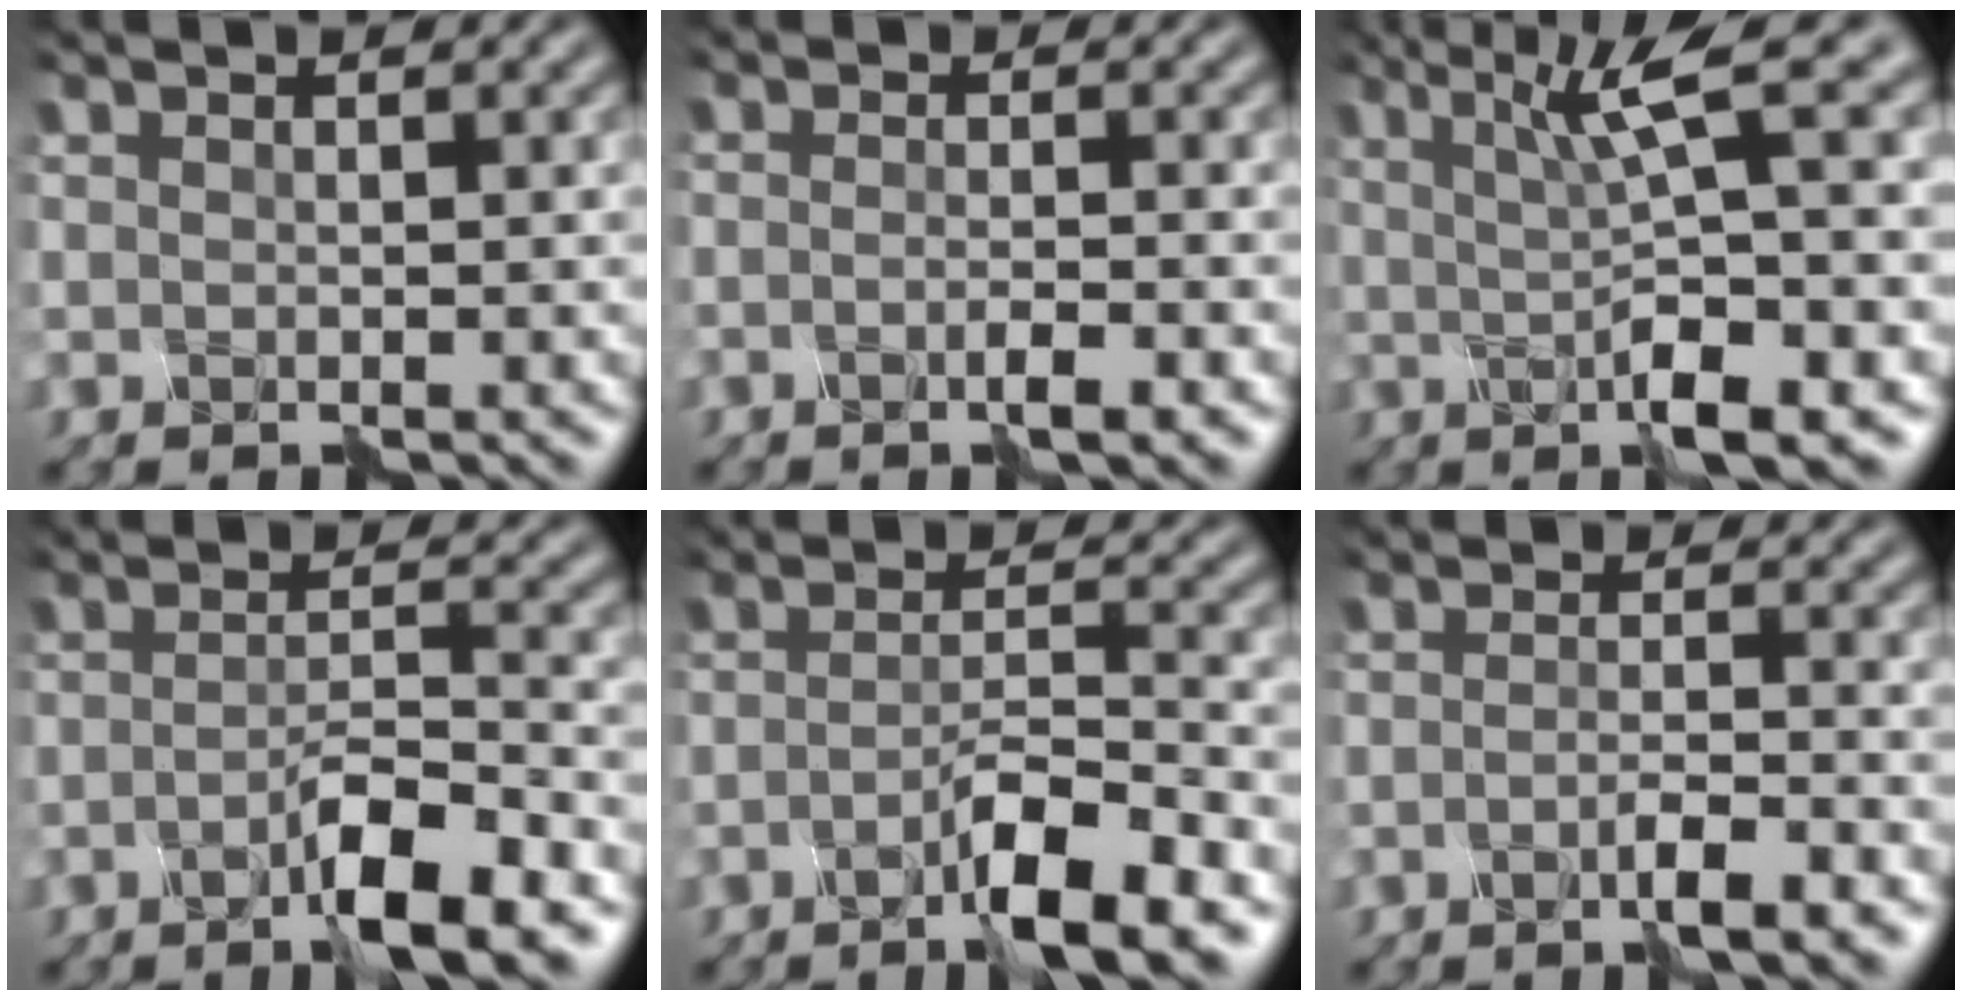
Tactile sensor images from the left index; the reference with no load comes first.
{"total": 2.0, "force": [-1.5, -0.2, 1.2], "torque": [-0.023, 0.000, -0.029]}
{"total": 6.3, "force": [0.4, 0.4, 6.3], "torque": [-0.105, 0.009, 0.009]}
{"total": 5.1, "force": [-3.2, 0.3, 4.0], "torque": [-0.066, 0.001, -0.059]}
{"total": 4.9, "force": [-3.3, 0.2, 3.6], "torque": [-0.062, 0.002, -0.062]}
{"total": 3.0, "force": [-2.2, 0.0, 2.0], "torque": [-0.038, 0.001, -0.042]}